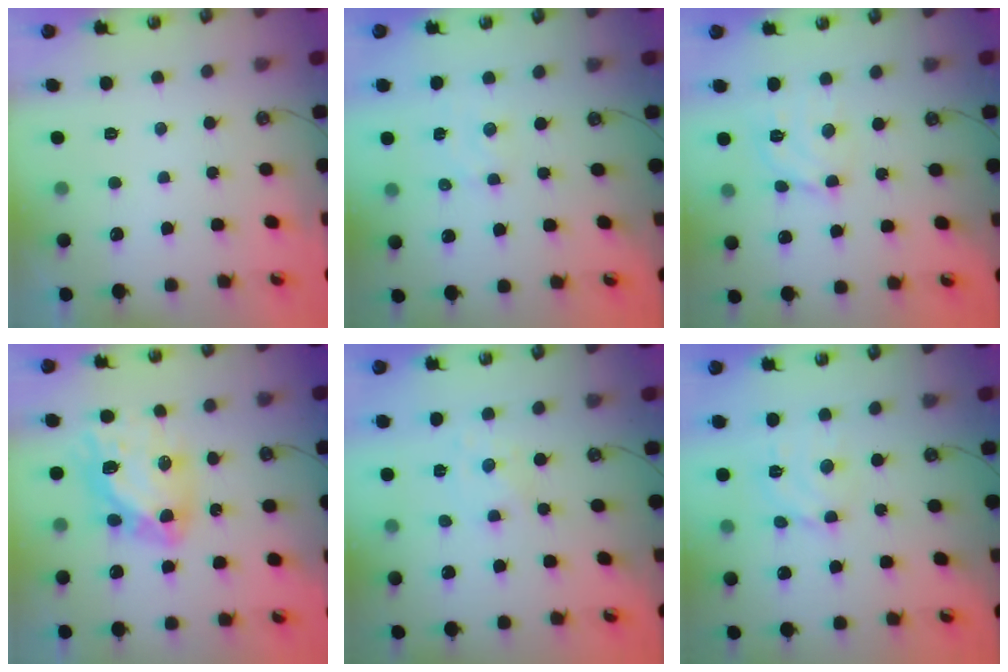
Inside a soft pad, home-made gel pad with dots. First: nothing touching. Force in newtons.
{"total": 2.0, "press": 2.0, "slide": 0.4}
{"total": 9.4, "press": 9.4, "slide": 1.0}
{"total": 13.8, "press": 13.8, "slide": 1.5}
{"total": 2.0, "press": 2.0, "slide": 0.3}
{"total": 6.3, "press": 6.3, "slide": 0.8}